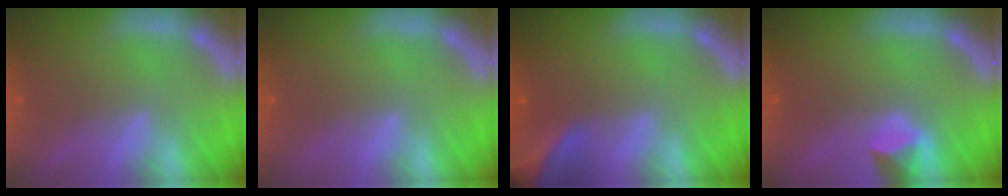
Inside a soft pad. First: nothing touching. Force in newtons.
{"total": 0.0}
{"total": 10.0}
{"total": 1.9}